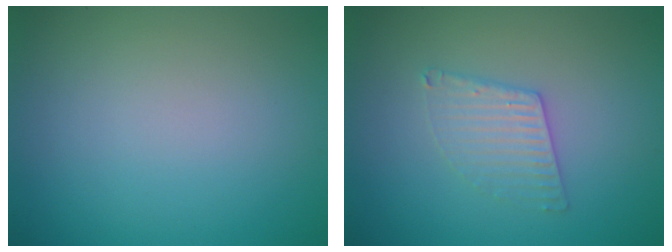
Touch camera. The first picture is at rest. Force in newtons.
{"total": 2.5, "press": 2.5, "slide": 0.2}